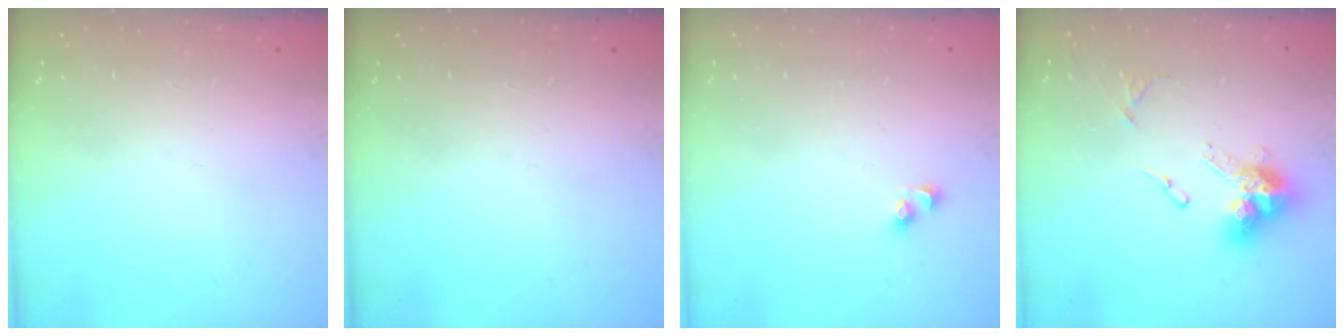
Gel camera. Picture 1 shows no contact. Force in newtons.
{"total": 0.0}
{"total": 2.3, "press": 2.3, "slide": 0.2}
{"total": 12.3, "press": 12.3, "slide": 1.2}